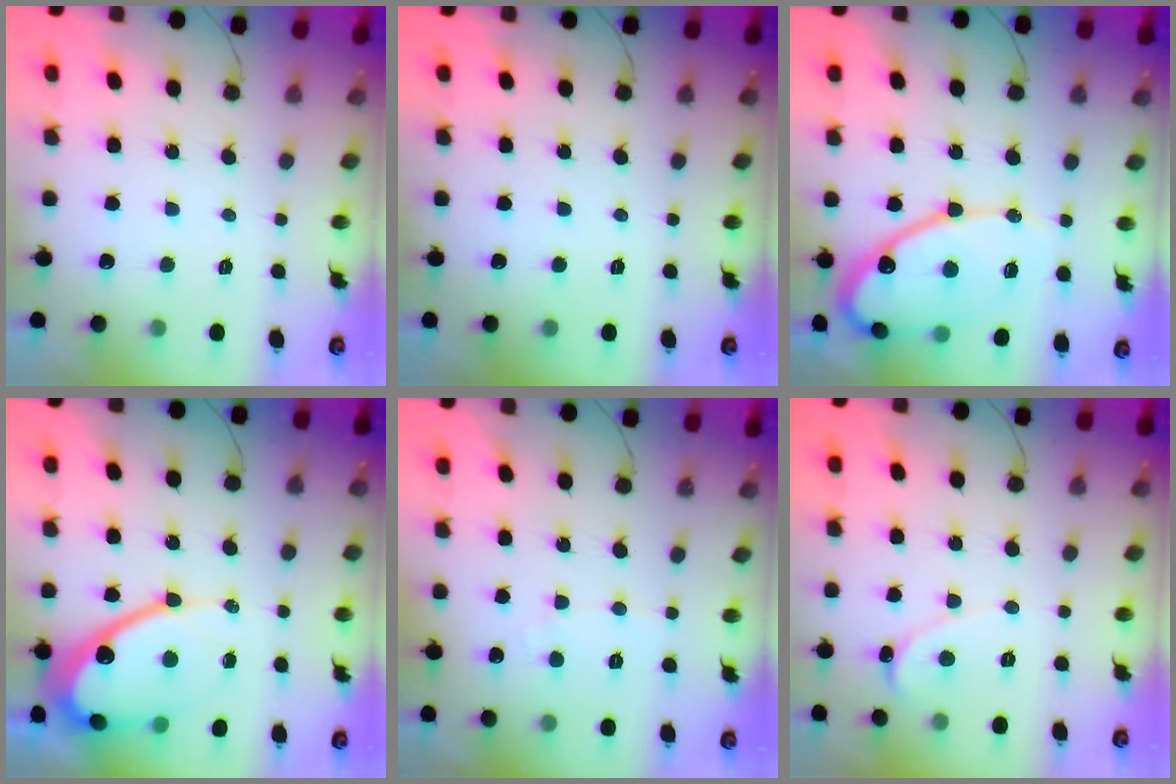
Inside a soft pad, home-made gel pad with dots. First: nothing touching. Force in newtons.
{"total": 0.0}
{"total": 15.7, "press": 15.7, "slide": 1.1}
{"total": 16.3, "press": 16.3, "slide": 1.5}
{"total": 2.5, "press": 2.5, "slide": 0.2}
{"total": 0.6, "press": 0.6, "slide": 0.1}